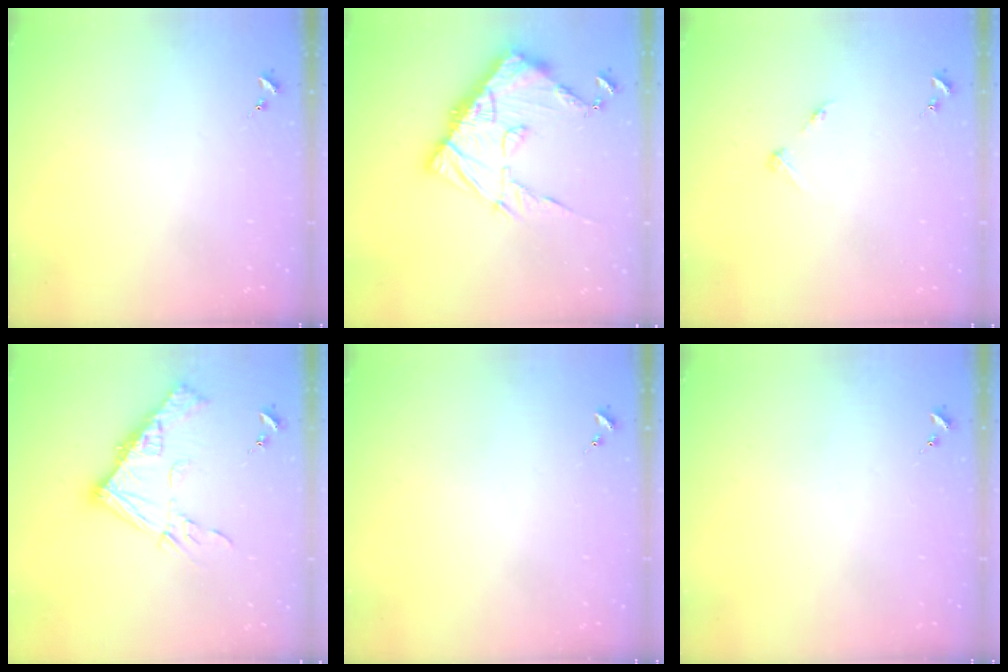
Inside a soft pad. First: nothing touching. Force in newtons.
{"total": 18.0, "press": 17.9, "slide": 1.6}
{"total": 3.2, "press": 3.1, "slide": 0.4}
{"total": 14.5, "press": 14.4, "slide": 1.6}
{"total": 0.0}
{"total": 0.0}